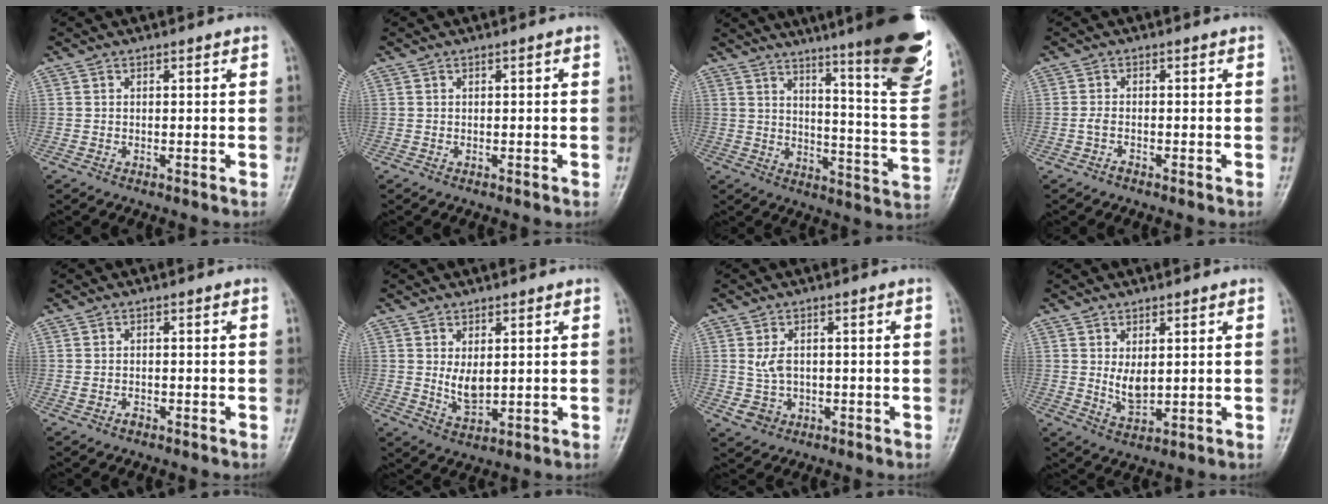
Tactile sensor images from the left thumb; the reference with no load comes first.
{"total": 0.0}
{"total": 26.9, "force": [18.4, 3.6, 19.3], "torque": [-0.243, -0.099, 0.243]}
{"total": 1.3, "force": [-0.9, 0.5, 0.8], "torque": [-0.022, 0.007, -0.019]}
{"total": 0.9, "force": [-0.6, 0.5, 0.4], "torque": [-0.009, 0.007, -0.008]}
{"total": 4.5, "force": [1.2, 2.6, 3.5], "torque": [-0.054, -0.018, 0.030]}
{"total": 3.7, "force": [0.0, 2.8, 2.4], "torque": [-0.037, 0.000, 0.006]}
{"total": 4.4, "force": [1.3, 2.5, 3.4], "torque": [-0.053, -0.018, 0.031]}